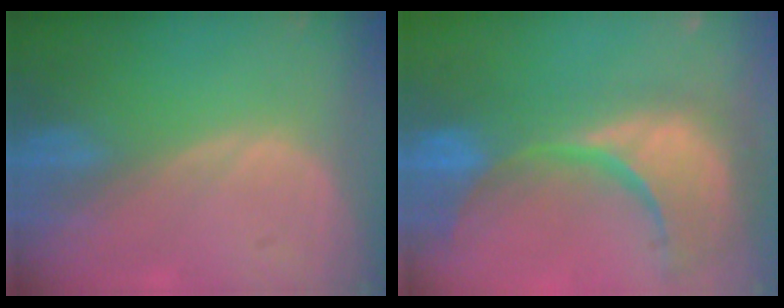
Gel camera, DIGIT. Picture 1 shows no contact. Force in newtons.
{"total": 15.3, "press": 12.2, "slide": 9.3}